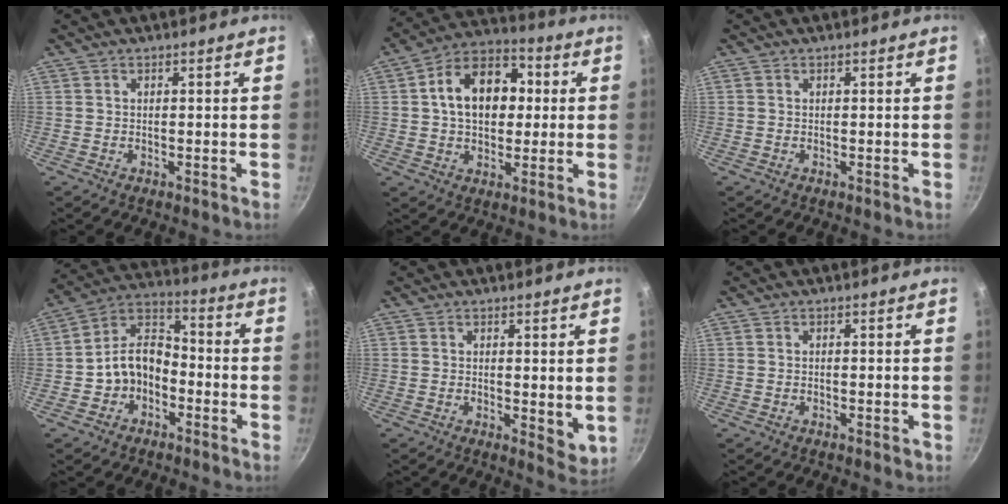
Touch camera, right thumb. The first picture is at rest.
{"total": 15.6, "force": [2.1, 11.0, 10.9], "torque": [-0.136, 0.024, 0.018]}
{"total": 0.0}
{"total": 10.6, "force": [-3.2, 7.9, 6.3], "torque": [-0.082, 0.054, -0.071]}
{"total": 4.3, "force": [0.6, 2.1, 3.7], "torque": [-0.052, -0.013, 0.012]}
{"total": 0.6, "force": [-0.3, 0.3, 0.4], "torque": [-0.006, 0.003, -0.006]}